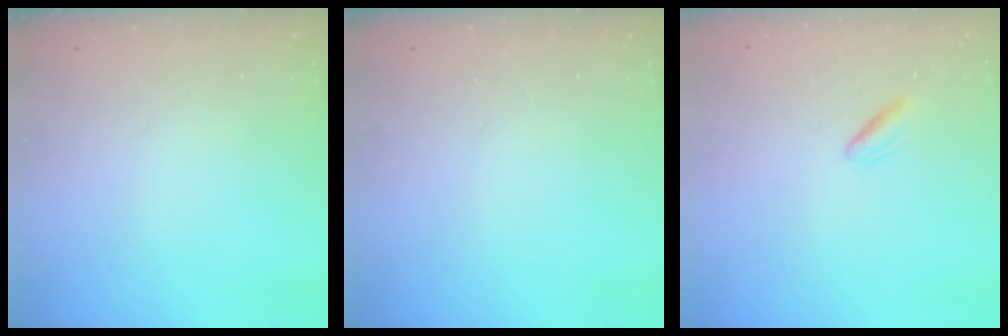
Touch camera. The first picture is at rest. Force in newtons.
{"total": 0.0}
{"total": 2.3, "press": 1.9, "slide": 1.2}